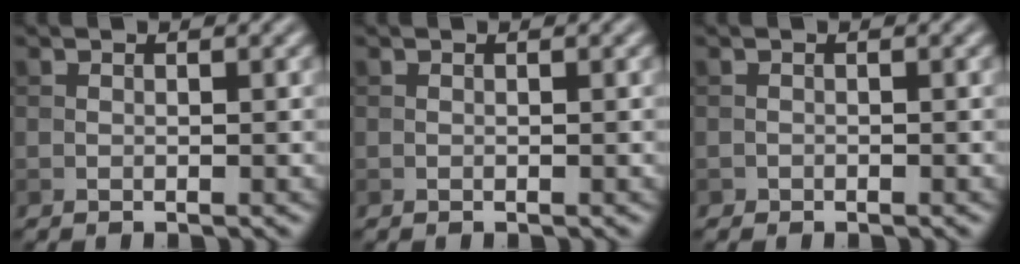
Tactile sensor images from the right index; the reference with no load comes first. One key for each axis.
{"total": 0.0}
{"total": 0.5, "fx": -0.3, "fy": 0.4, "fz": 0.0, "tx": 0.004, "ty": -0.003, "tz": -0.007}